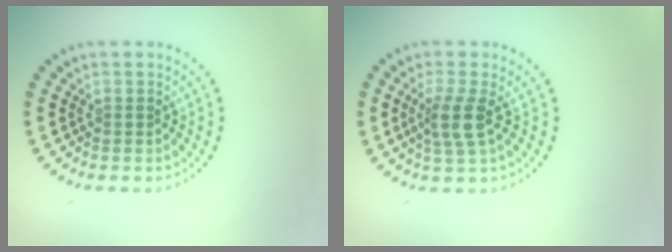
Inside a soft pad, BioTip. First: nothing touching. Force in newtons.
{"total": 2.7, "press": 2.2, "slide": 1.5}